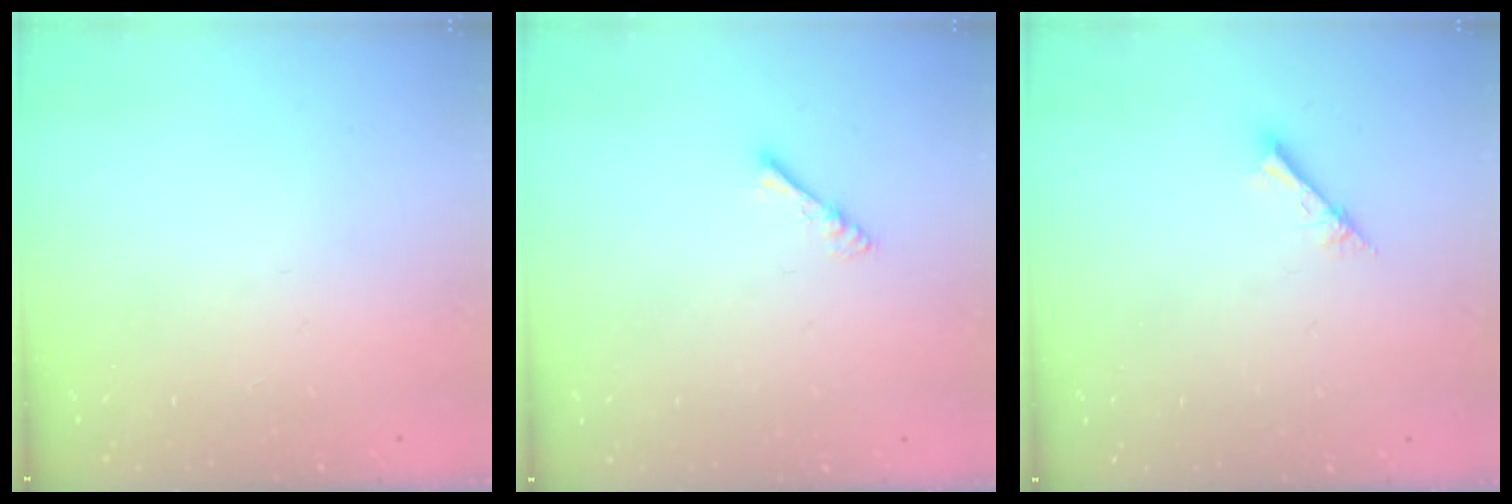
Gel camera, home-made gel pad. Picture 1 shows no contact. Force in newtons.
{"total": 4.0, "press": 3.9, "slide": 0.6}
{"total": 2.1, "press": 2.1, "slide": 0.2}